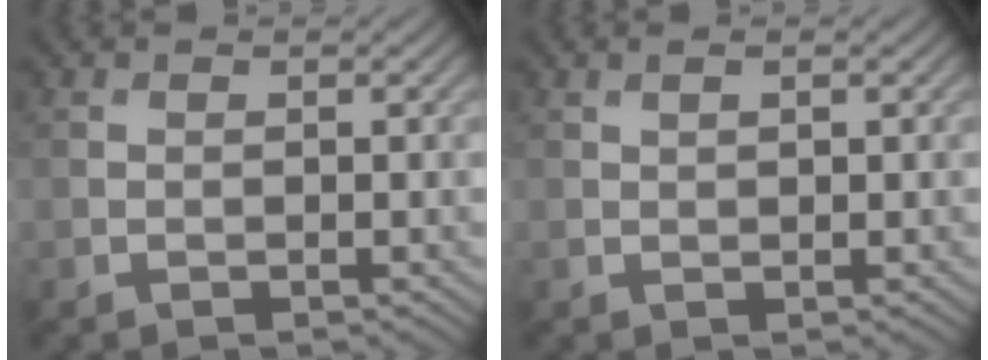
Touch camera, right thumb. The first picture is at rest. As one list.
[{"total": 0.9, "force": [0.5, 0.3, 0.7], "torque": [-0.015, 0.002, 0.009]}]